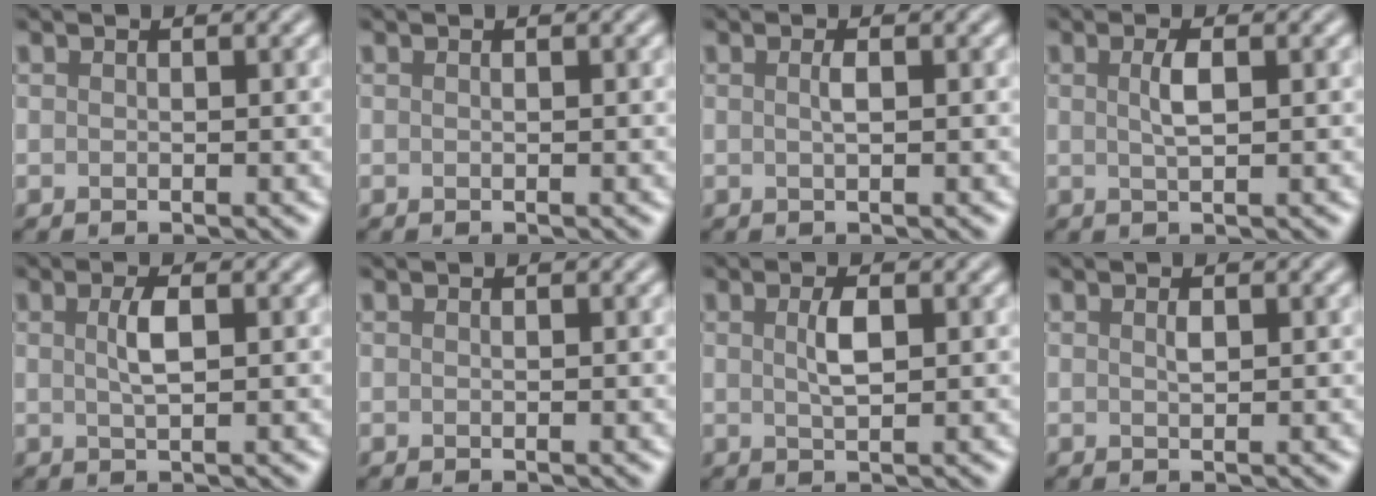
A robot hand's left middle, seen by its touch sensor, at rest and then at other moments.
{"total": 0.0}
{"total": 0.9, "force": [0.2, 0.2, 0.9], "torque": [-0.018, 0.004, 0.002]}
{"total": 1.8, "force": [0.5, 0.5, 1.7], "torque": [-0.033, 0.002, 0.009]}
{"total": 2.1, "force": [0.5, 0.5, 2.0], "torque": [-0.039, 0.003, 0.009]}
{"total": 0.0}
{"total": 2.1, "force": [0.5, 0.6, 1.9], "torque": [-0.039, 0.001, 0.010]}
{"total": 0.7, "force": [0.3, 0.3, 0.6], "torque": [-0.013, 0.001, 0.006]}